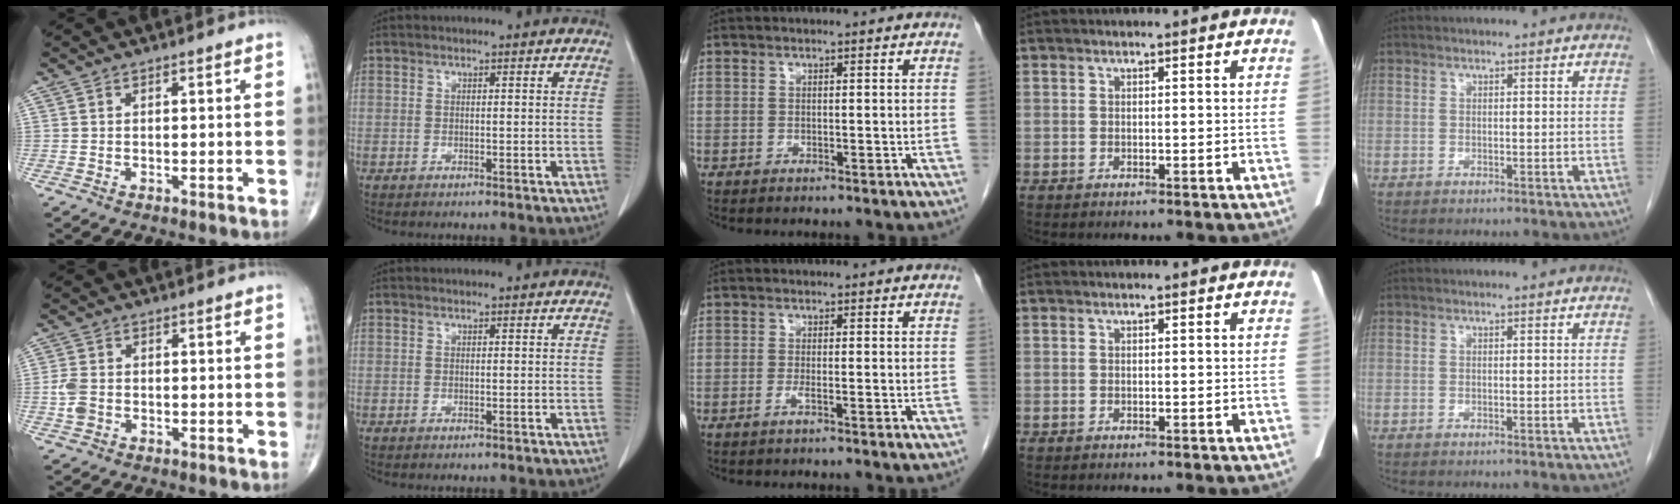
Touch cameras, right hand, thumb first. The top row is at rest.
{"thumb": {"total": 3.7, "force": [-0.8, 2.6, 2.5], "torque": [-0.060, 0.007, -0.016]}, "middle": {"total": 1.3, "force": [-0.7, -0.2, 1.1], "torque": [-0.022, -0.002, -0.013]}}